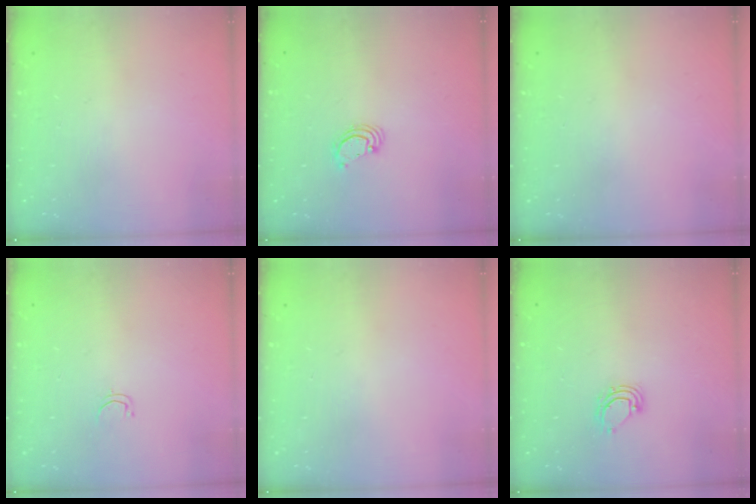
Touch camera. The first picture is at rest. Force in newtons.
{"total": 2.2, "press": 2.2, "slide": 0.2}
{"total": 0.0}
{"total": 3.3, "press": 3.2, "slide": 0.2}
{"total": 0.0}
{"total": 5.4, "press": 5.4, "slide": 0.3}